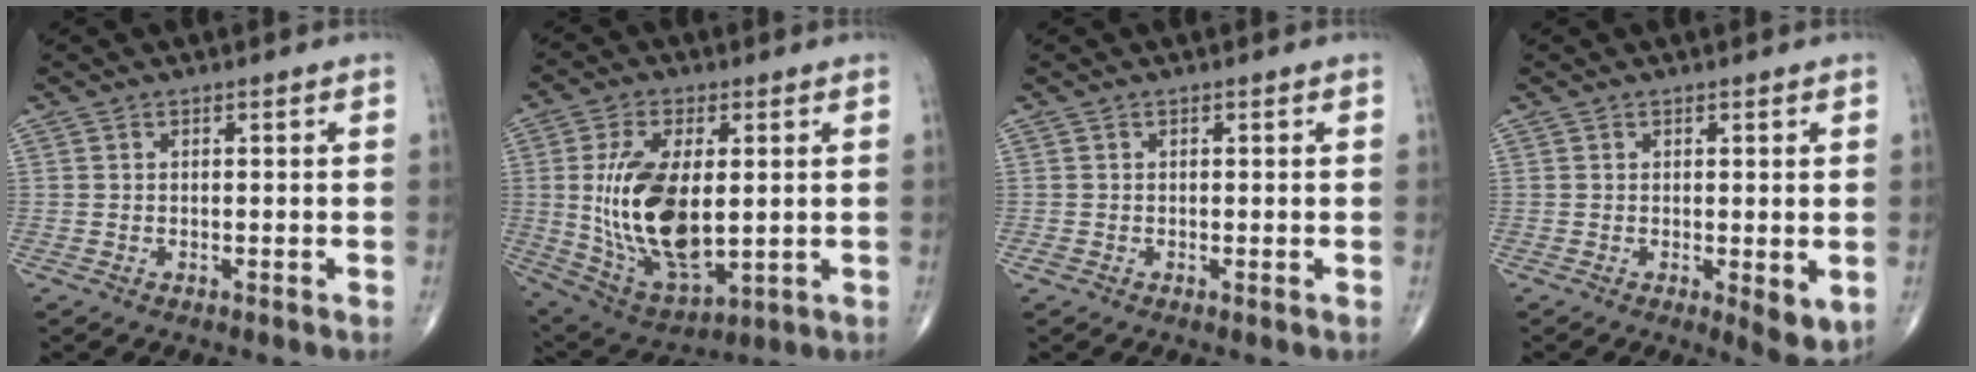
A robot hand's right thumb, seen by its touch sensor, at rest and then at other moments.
{"total": 18.4, "force": [0.9, 9.2, 15.9], "torque": [-0.303, -0.019, 0.035]}
{"total": 0.8, "force": [-0.2, 0.5, 0.5], "torque": [-0.011, -0.003, -0.007]}
{"total": 4.5, "force": [-0.6, 1.7, 4.1], "torque": [-0.053, -0.014, -0.006]}